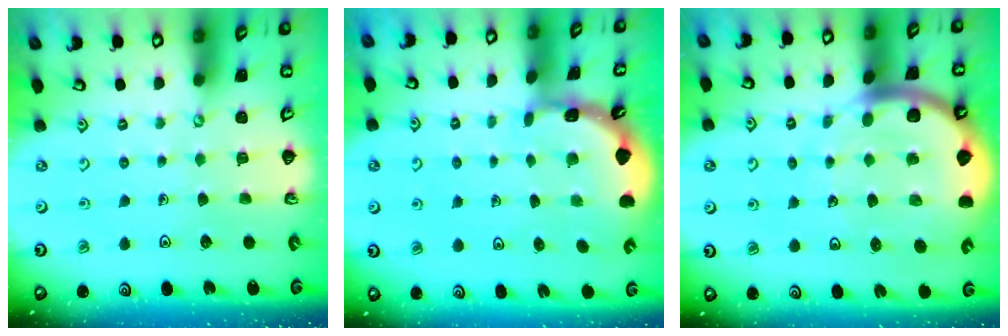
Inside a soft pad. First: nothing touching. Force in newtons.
{"total": 1.8, "press": 1.8, "slide": 0.2}
{"total": 11.7, "press": 11.6, "slide": 1.4}